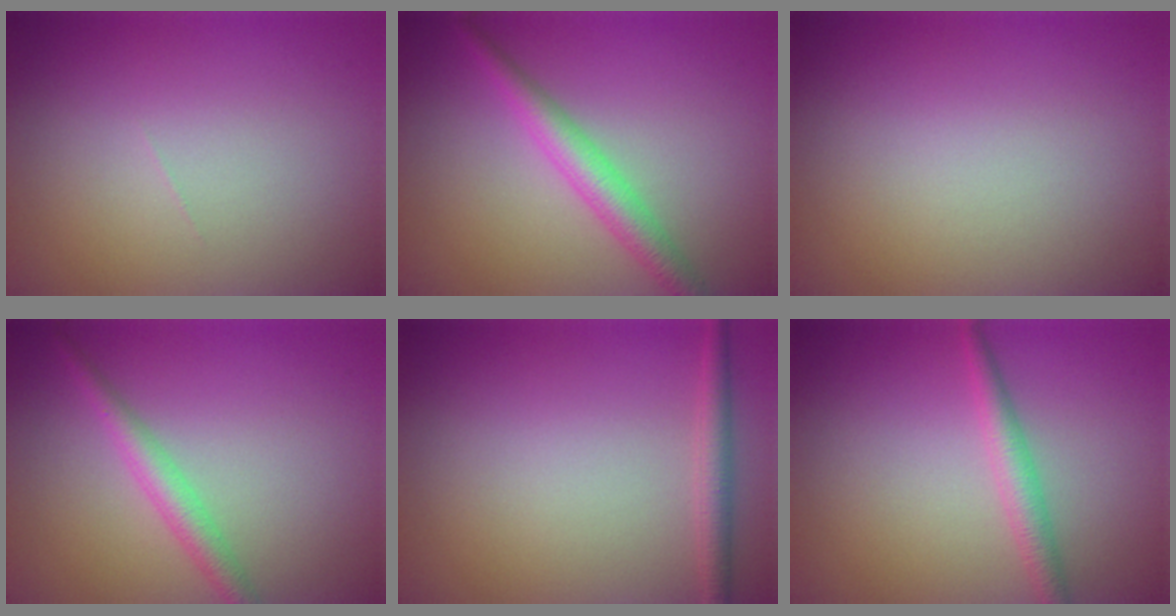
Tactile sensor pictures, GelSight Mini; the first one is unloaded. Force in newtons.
{"total": 3.3, "press": 3.3, "slide": 0.1}
{"total": 0.0}
{"total": 2.6, "press": 2.5, "slide": 0.1}
{"total": 1.8, "press": 1.8, "slide": 0.1}
{"total": 2.3, "press": 2.3, "slide": 0.0}